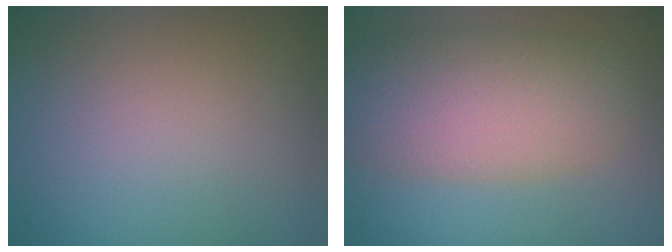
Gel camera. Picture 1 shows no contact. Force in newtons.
{"total": 7.5, "press": 7.4, "slide": 0.7}